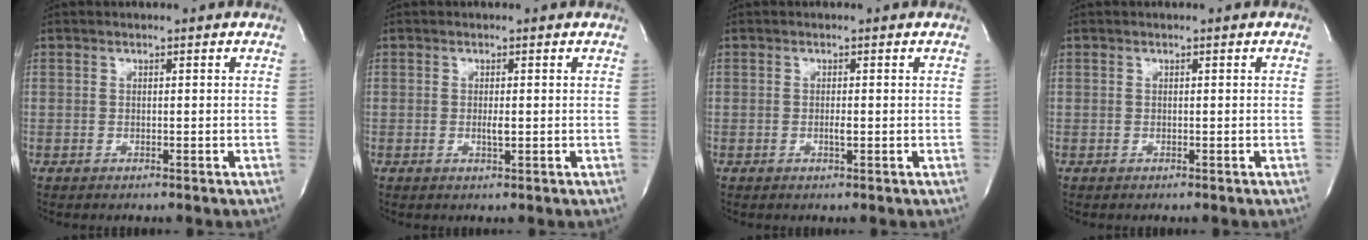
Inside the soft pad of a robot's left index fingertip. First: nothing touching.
{"total": 1.2, "force": [-0.7, 0.2, 0.9], "torque": [-0.019, -0.010, -0.012]}
{"total": 1.1, "force": [-0.9, 0.1, 0.6], "torque": [-0.013, -0.010, -0.015]}
{"total": 0.0}